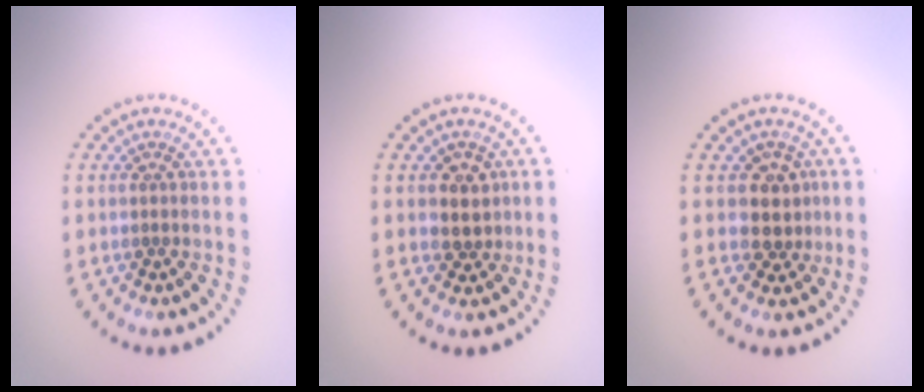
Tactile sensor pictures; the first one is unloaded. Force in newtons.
{"total": 2.4, "press": 2.2, "slide": 1.0}
{"total": 2.6, "press": 2.2, "slide": 1.4}